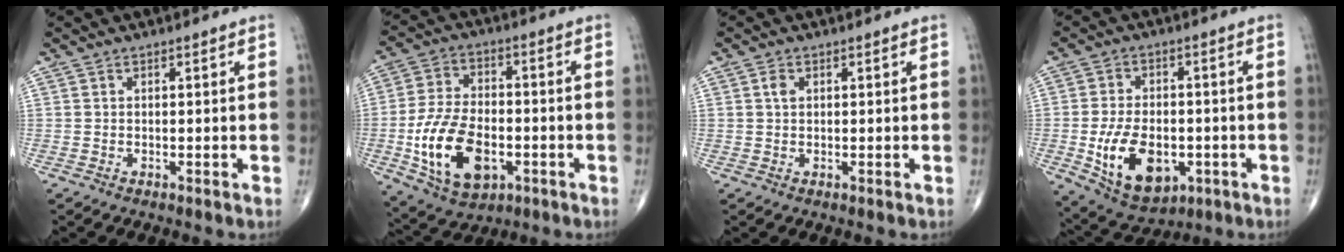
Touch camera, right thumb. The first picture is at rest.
{"total": 16.1, "force": [-4.2, 9.6, 12.2], "torque": [-0.214, 0.010, -0.068]}
{"total": 1.5, "force": [0.4, 1.1, 1.0], "torque": [-0.016, 0.002, 0.008]}
{"total": 14.2, "force": [-3.6, 8.7, 10.5], "torque": [-0.161, 0.004, -0.043]}